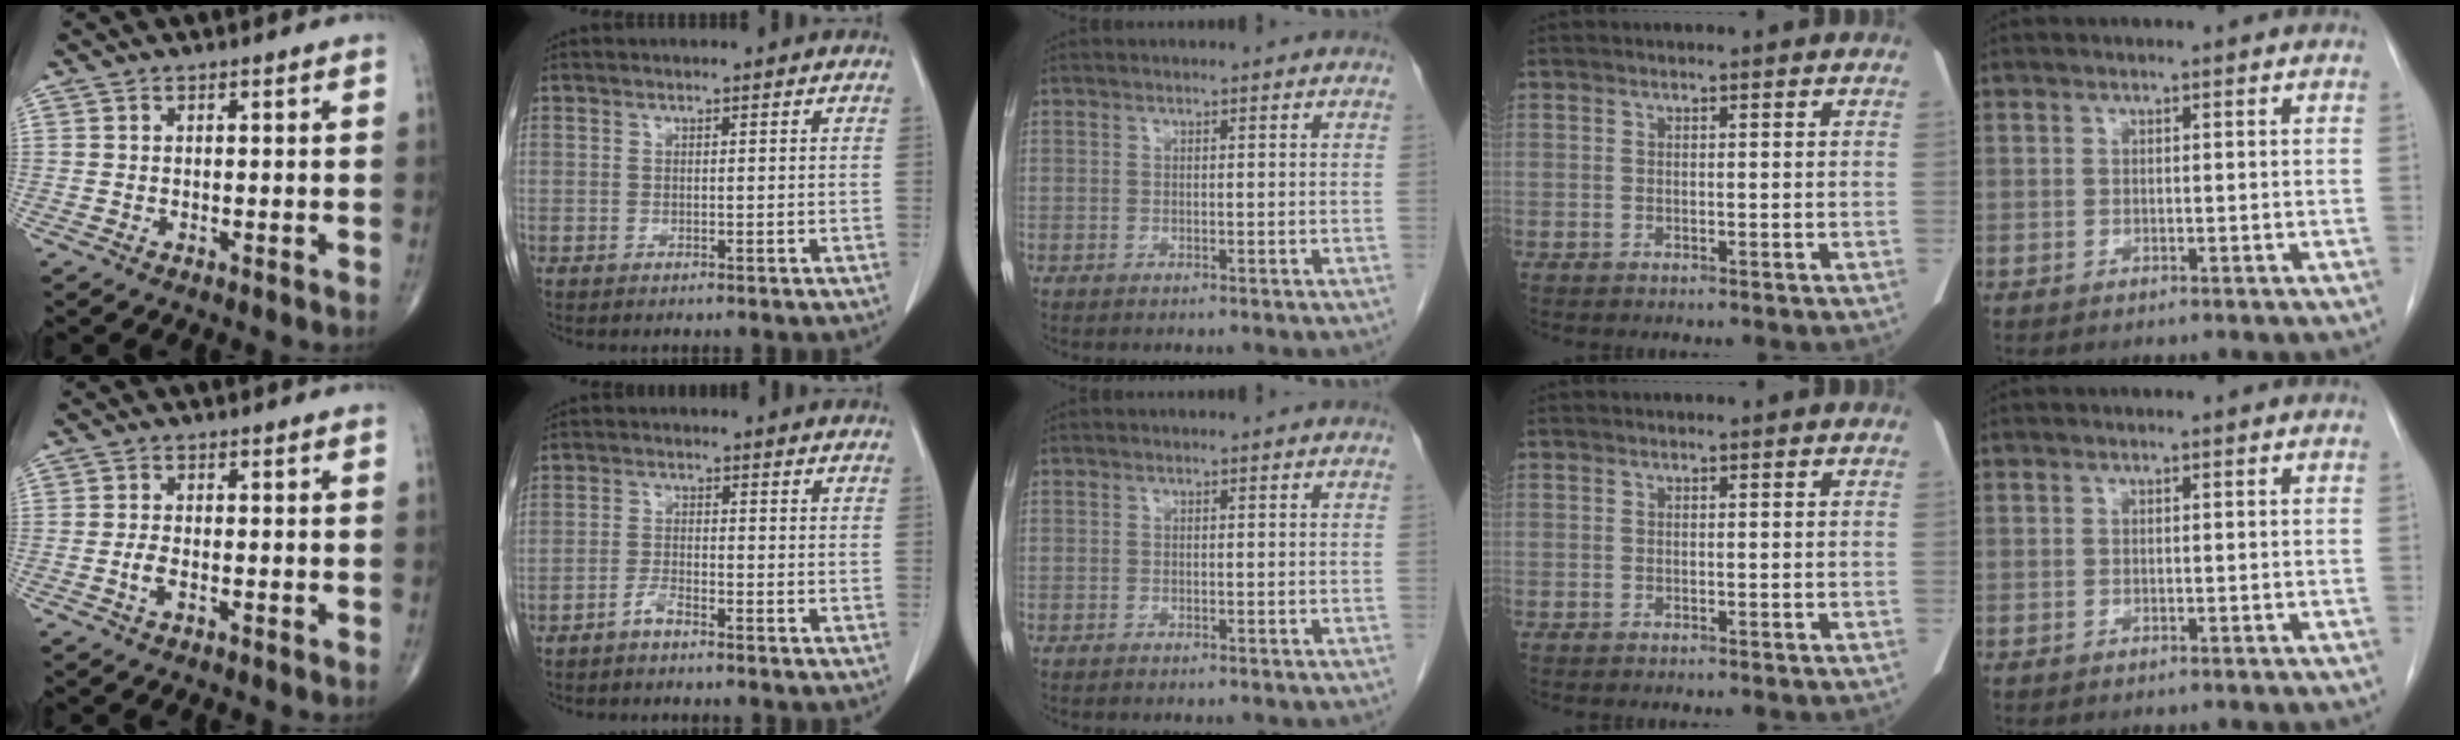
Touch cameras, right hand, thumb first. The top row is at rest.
{"thumb": {"total": 2.2, "force": [-0.8, 1.0, 1.8], "torque": [-0.040, 0.005, -0.015]}, "index": {"total": 2.1, "force": [-1.8, 0.3, 1.1], "torque": [-0.024, 0.000, -0.038]}}